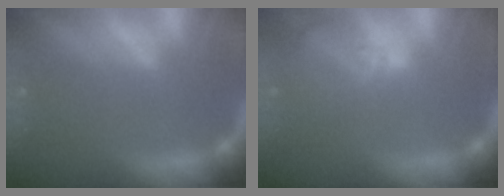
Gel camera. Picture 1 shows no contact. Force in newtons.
{"total": 4.0}